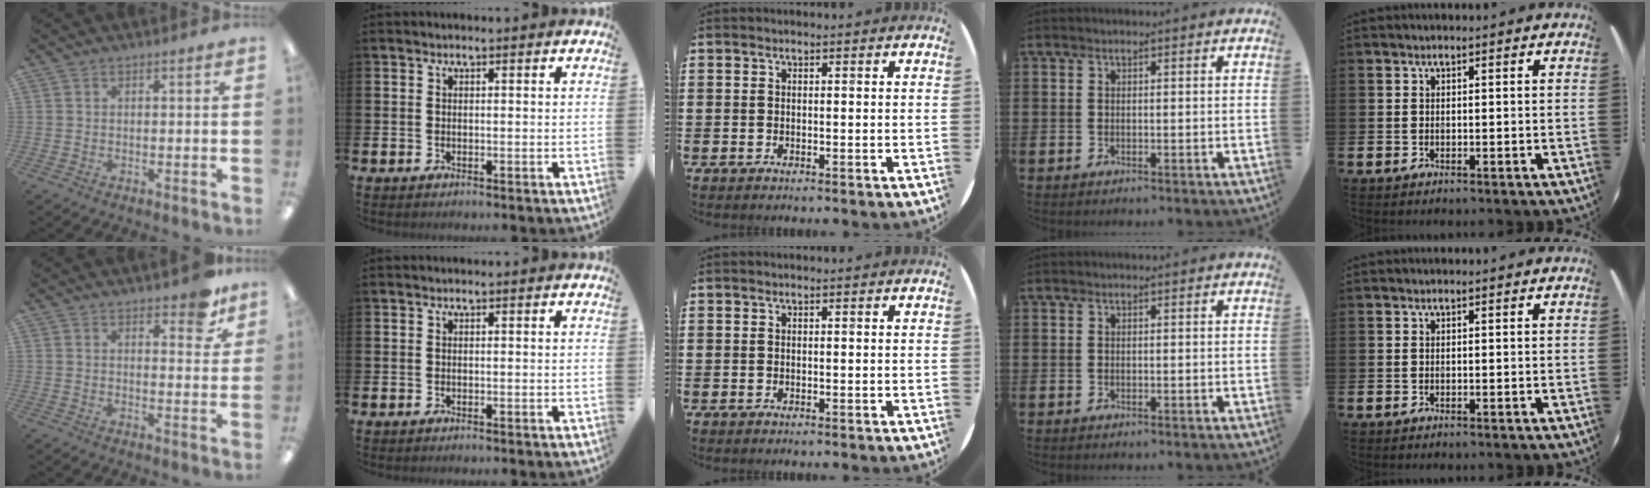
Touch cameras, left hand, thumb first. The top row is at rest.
{"thumb": {"total": 6.4, "force": [4.8, 2.8, 3.3], "torque": [-0.029, -0.026, 0.078]}}